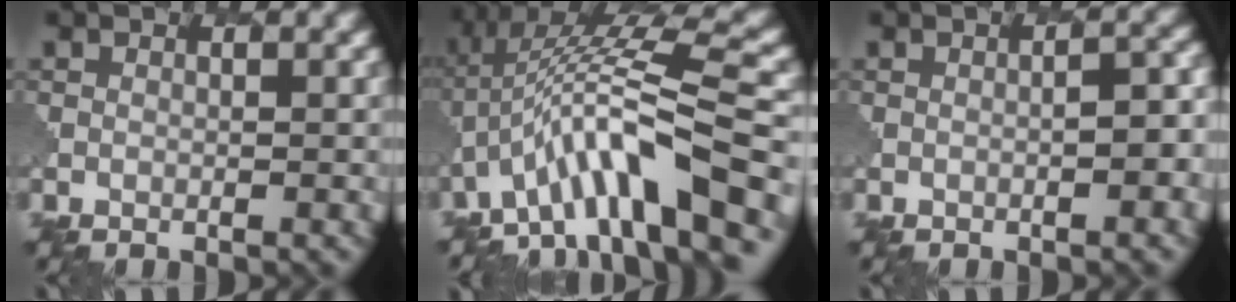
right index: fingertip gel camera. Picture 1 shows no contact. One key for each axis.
{"total": 9.6, "fx": -3.7, "fy": 2.4, "fz": 8.5, "tx": -0.142, "ty": 0.025, "tz": -0.069}
{"total": 3.0, "fx": -0.8, "fy": 0.8, "fz": 2.8, "tx": -0.035, "ty": 0.013, "tz": -0.014}